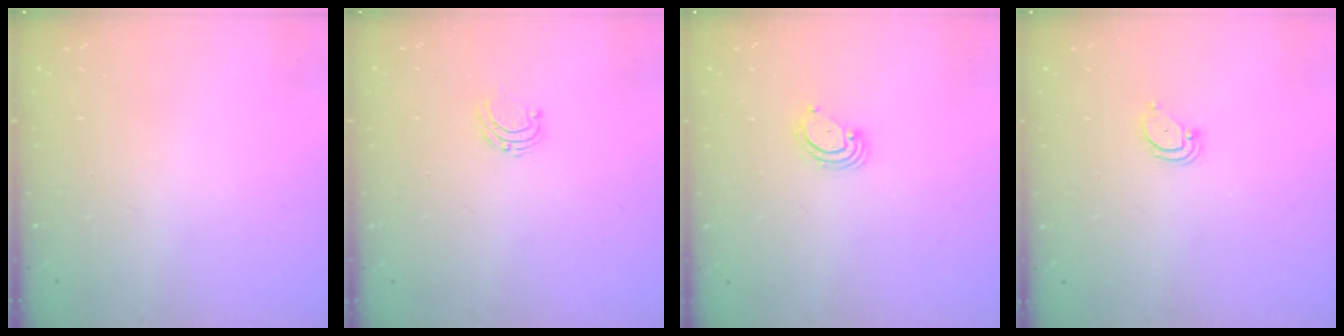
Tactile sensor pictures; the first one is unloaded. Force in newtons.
{"total": 4.9, "press": 4.9, "slide": 0.5}
{"total": 3.0, "press": 2.9, "slide": 0.3}
{"total": 2.7, "press": 2.7, "slide": 0.2}